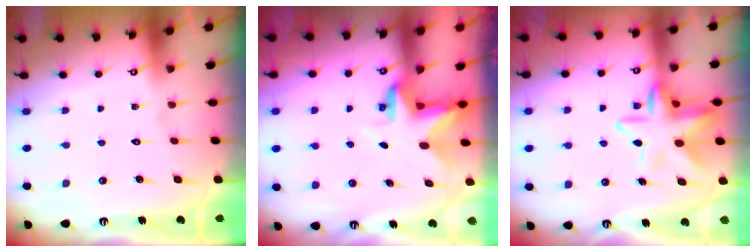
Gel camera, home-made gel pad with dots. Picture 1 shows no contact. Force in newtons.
{"total": 3.1, "press": 3.1, "slide": 0.1}
{"total": 11.6, "press": 11.4, "slide": 1.6}